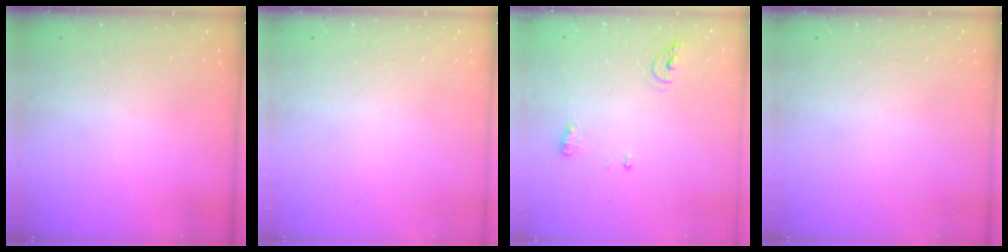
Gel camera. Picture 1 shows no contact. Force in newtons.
{"total": 0.0}
{"total": 6.6, "press": 6.5, "slide": 1.0}
{"total": 0.0}